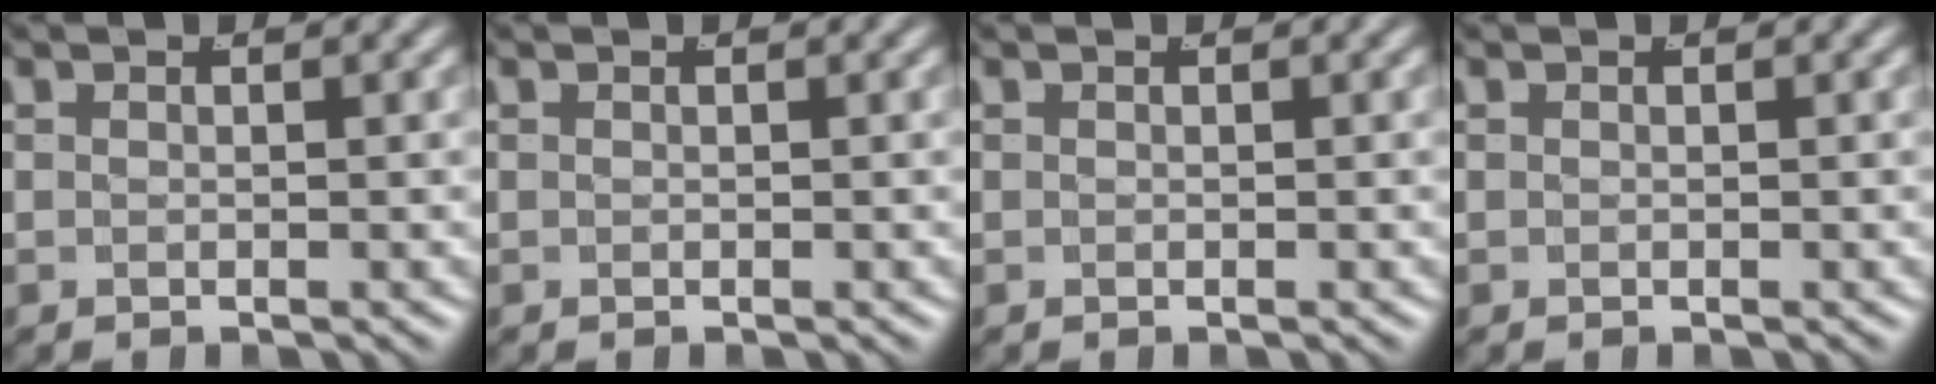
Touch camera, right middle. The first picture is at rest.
{"total": 0.0}
{"total": 0.0}
{"total": 0.0}